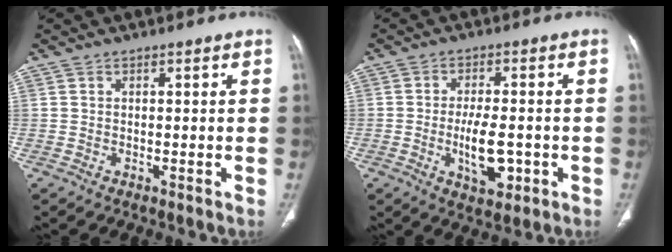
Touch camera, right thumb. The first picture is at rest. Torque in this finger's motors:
{"motor_torque": [3.32, 1.69, 1.39, -1.38, 0.59]}